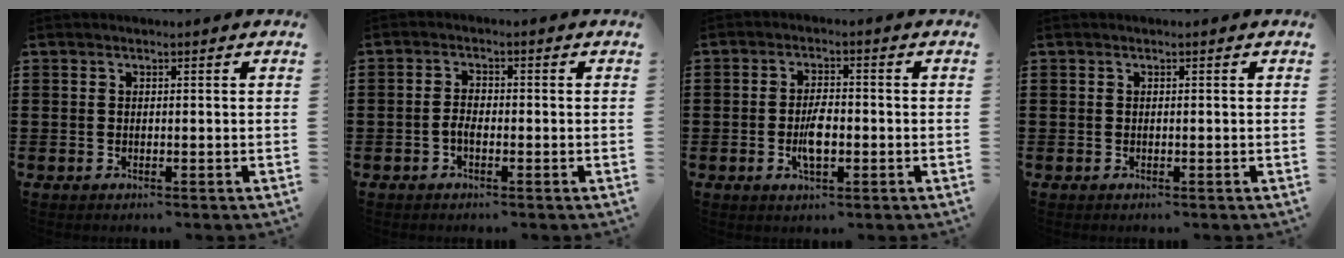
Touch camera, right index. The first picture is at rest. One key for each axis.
{"total": 1.9, "fx": -0.8, "fy": 0.7, "fz": 1.5, "tx": -0.039, "ty": -0.002, "tz": -0.018}
{"total": 4.5, "fx": -0.9, "fy": 1.8, "fz": 4.1, "tx": -0.085, "ty": 0.000, "tz": -0.020}
{"total": 0.0}